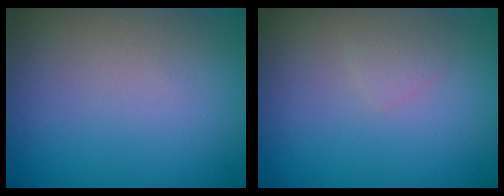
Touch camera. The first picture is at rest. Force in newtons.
{"total": 0.7, "press": 0.7, "slide": 0.1}